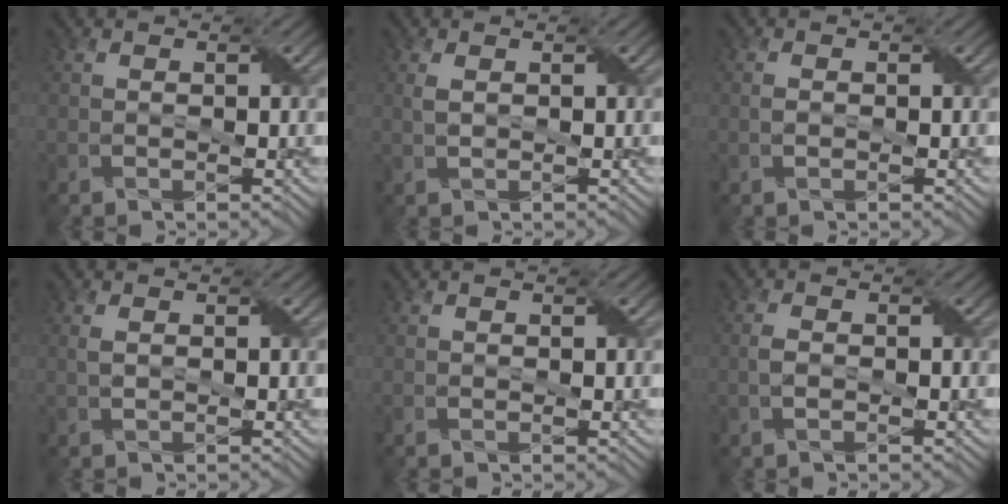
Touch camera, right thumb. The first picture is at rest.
{"total": 1.3, "force": [0.3, 0.6, 1.2], "torque": [-0.033, 0.005, 0.008]}
{"total": 1.1, "force": [-0.1, 0.6, 0.9], "torque": [-0.019, 0.002, -0.001]}
{"total": 1.0, "force": [0.1, 0.4, 0.9], "torque": [-0.026, 0.005, 0.003]}
{"total": 0.0}
{"total": 1.5, "force": [-0.4, 0.7, 1.3], "torque": [-0.033, 0.004, -0.008]}